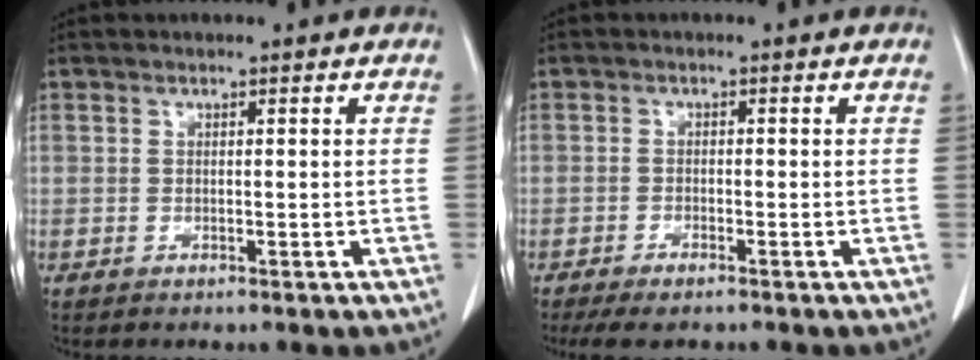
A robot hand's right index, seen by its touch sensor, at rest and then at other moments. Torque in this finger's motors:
{"motor_torque": [0.40, -0.36, 0.09, 0.01]}